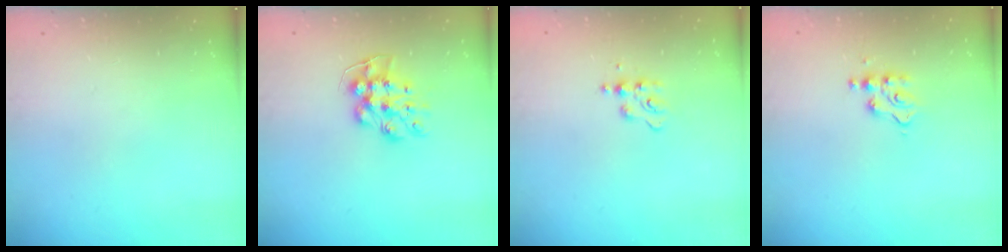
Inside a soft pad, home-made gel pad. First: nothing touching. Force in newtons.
{"total": 9.6, "press": 9.5, "slide": 0.8}
{"total": 5.5, "press": 5.5, "slide": 0.7}
{"total": 4.0, "press": 4.0, "slide": 0.5}